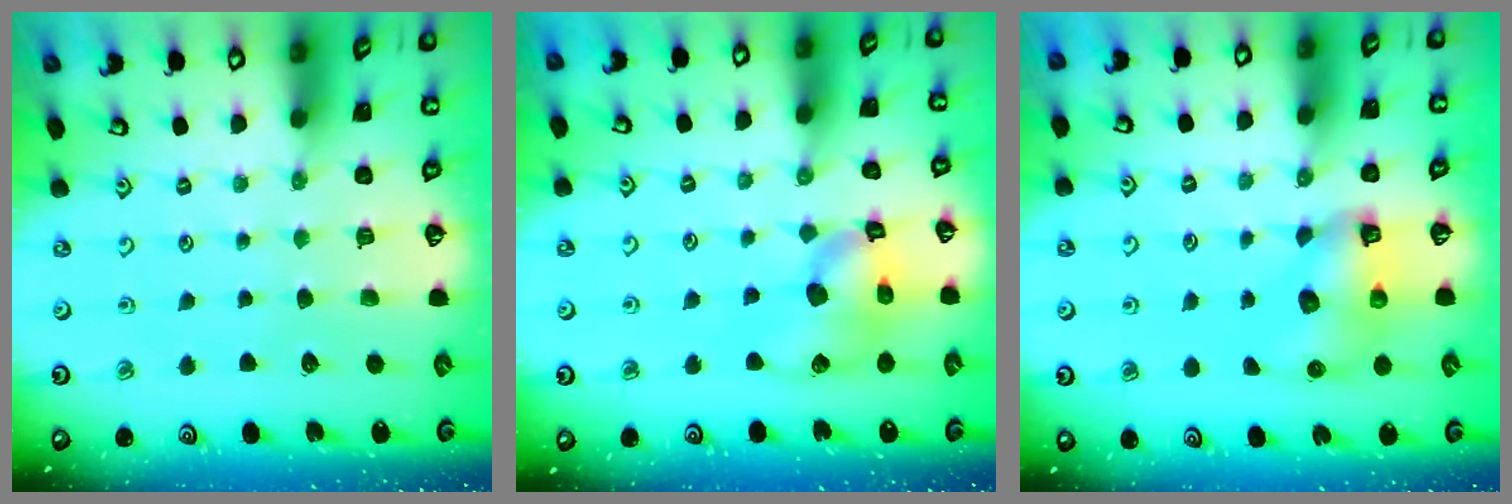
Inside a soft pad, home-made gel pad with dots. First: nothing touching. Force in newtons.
{"total": 13.6, "press": 13.5, "slide": 2.1}
{"total": 7.9, "press": 7.9, "slide": 0.5}